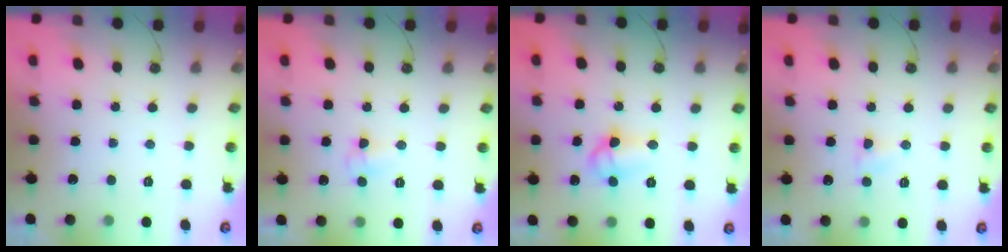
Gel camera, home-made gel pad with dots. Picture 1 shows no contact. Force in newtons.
{"total": 4.9, "press": 4.8, "slide": 0.5}
{"total": 7.9, "press": 7.8, "slide": 1.4}
{"total": 3.0, "press": 3.0, "slide": 0.3}